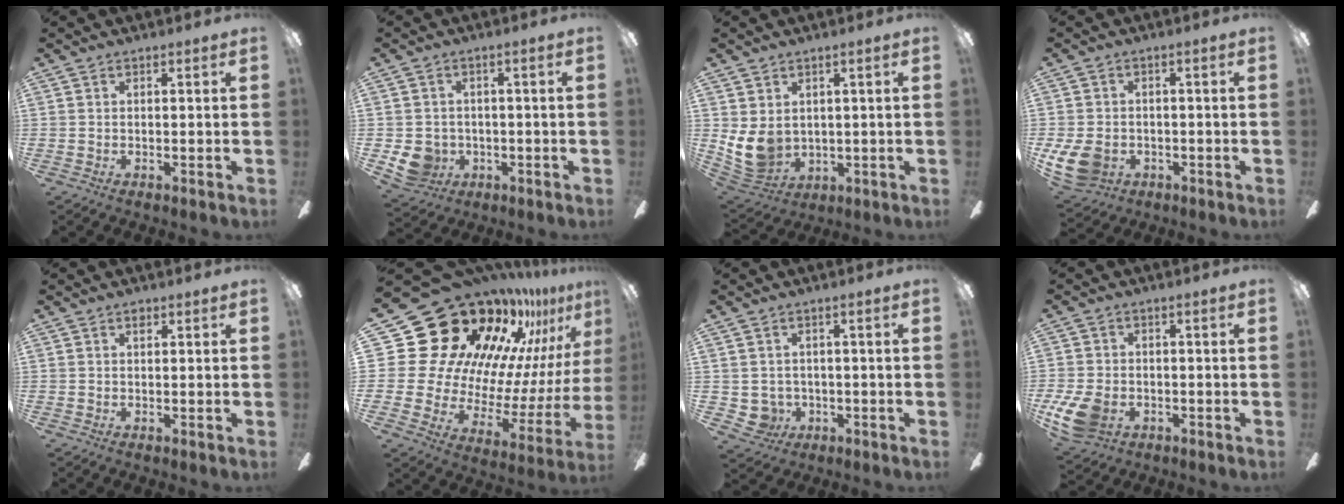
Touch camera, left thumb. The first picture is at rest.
{"total": 6.3, "force": [-1.6, 5.8, 1.9], "torque": [-0.061, 0.003, -0.028]}
{"total": 9.3, "force": [1.1, 7.3, 5.7], "torque": [-0.146, -0.015, 0.024]}
{"total": 8.8, "force": [-3.4, 6.4, 5.0], "torque": [-0.123, 0.014, -0.060]}
{"total": 1.1, "force": [0.5, 0.6, 0.7], "torque": [-0.007, -0.001, 0.007]}
{"total": 28.3, "force": [19.1, 17.1, 12.1], "torque": [-0.160, -0.182, 0.390]}
{"total": 3.9, "force": [-0.2, 3.8, 0.8], "torque": [-0.038, 0.001, -0.004]}
{"total": 9.8, "force": [-3.8, 6.6, 6.2], "torque": [-0.143, 0.011, -0.067]}